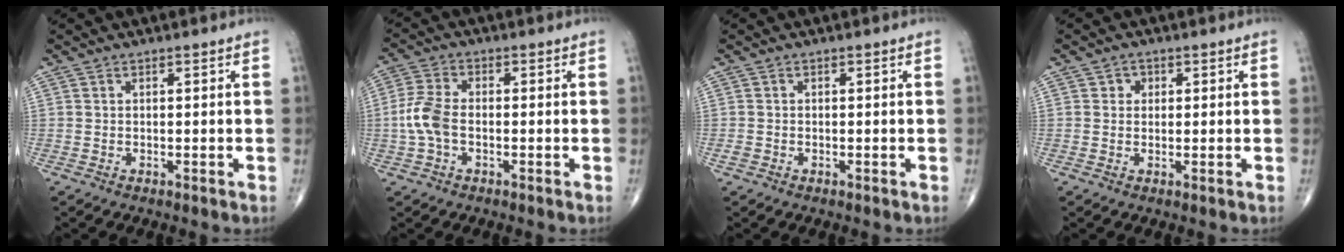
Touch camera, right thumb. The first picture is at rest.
{"total": 6.3, "force": [-1.2, 3.7, 5.0], "torque": [-0.121, 0.018, -0.030]}
{"total": 1.0, "force": [-0.5, 0.8, 0.4], "torque": [-0.011, 0.002, -0.010]}
{"total": 1.6, "force": [0.4, 1.5, 0.5], "torque": [0.003, 0.002, 0.000]}